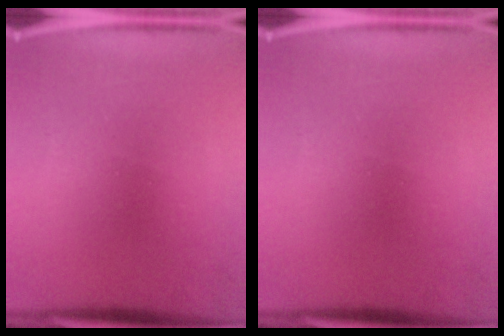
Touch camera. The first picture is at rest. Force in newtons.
{"total": 0.0}